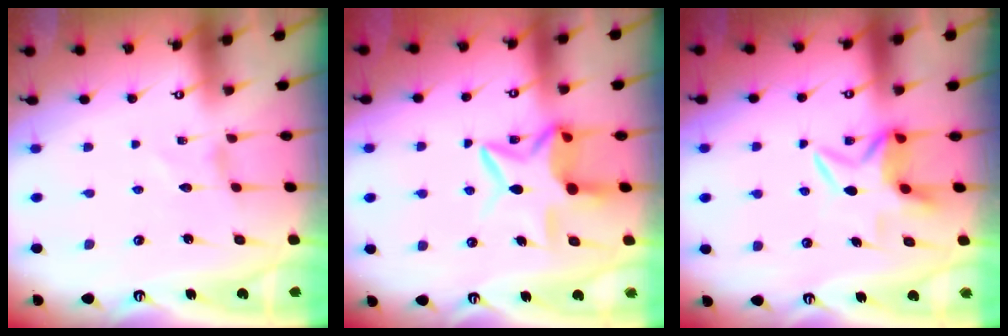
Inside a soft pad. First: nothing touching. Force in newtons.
{"total": 10.9, "press": 10.8, "slide": 1.5}
{"total": 6.0, "press": 5.9, "slide": 1.5}